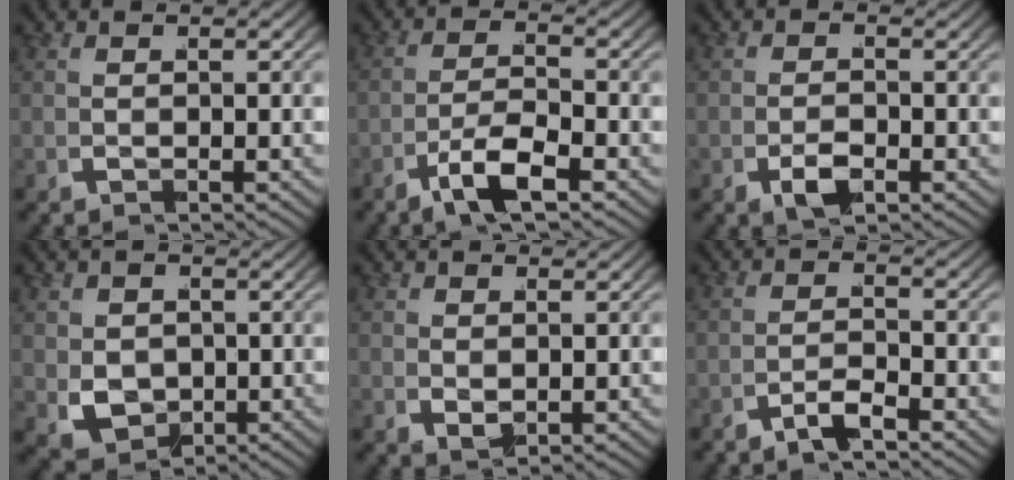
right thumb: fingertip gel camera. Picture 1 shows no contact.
{"total": 3.7, "force": [-2.6, 1.2, 2.3], "torque": [-0.048, -0.009, -0.053]}
{"total": 2.2, "force": [-1.5, 1.3, 1.0], "torque": [-0.016, -0.016, -0.029]}
{"total": 6.0, "force": [-1.2, 5.0, 3.1], "torque": [-0.092, -0.053, -0.006]}
{"total": 1.2, "force": [0.5, 0.8, 0.6], "torque": [-0.006, -0.010, 0.014]}
{"total": 2.2, "force": [-2.2, 0.0, 0.0], "torque": [0.004, 0.001, -0.050]}